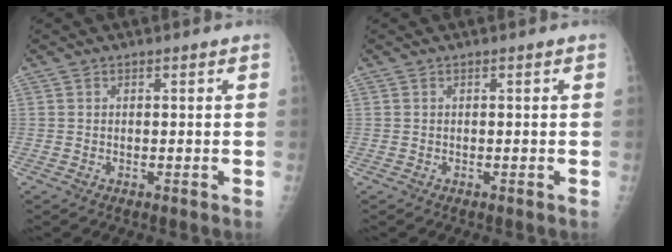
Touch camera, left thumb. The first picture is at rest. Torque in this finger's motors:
{"motor_torque": [0.37, 0.37, 0.00, 0.00, 0.00]}